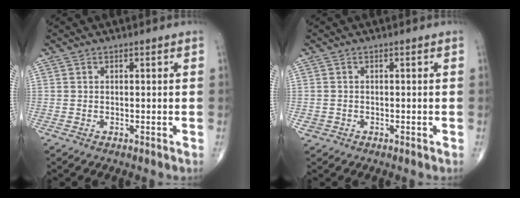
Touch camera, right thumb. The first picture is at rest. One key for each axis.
{"total": 1.1, "fx": -0.4, "fy": 1.0, "fz": 0.3, "tx": -0.006, "ty": 0.005, "tz": -0.004}